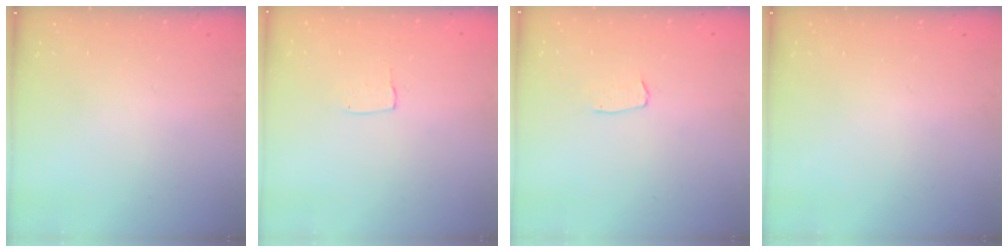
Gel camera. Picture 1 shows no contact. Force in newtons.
{"total": 3.5, "press": 3.5, "slide": 0.1}
{"total": 3.0, "press": 3.0, "slide": 0.2}
{"total": 0.0}